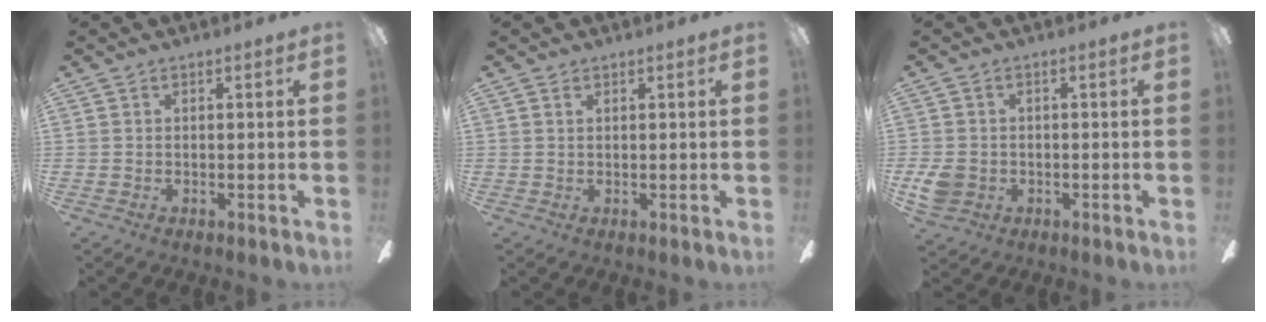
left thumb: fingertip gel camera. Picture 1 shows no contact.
{"total": 0.9, "force": [0.6, 0.5, 0.5], "torque": [-0.011, 0.002, 0.010]}
{"total": 5.2, "force": [-1.1, 4.4, 2.5], "torque": [-0.056, 0.006, -0.021]}